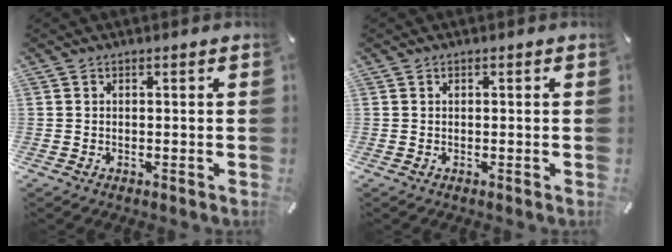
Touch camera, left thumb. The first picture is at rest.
{"total": 0.0}